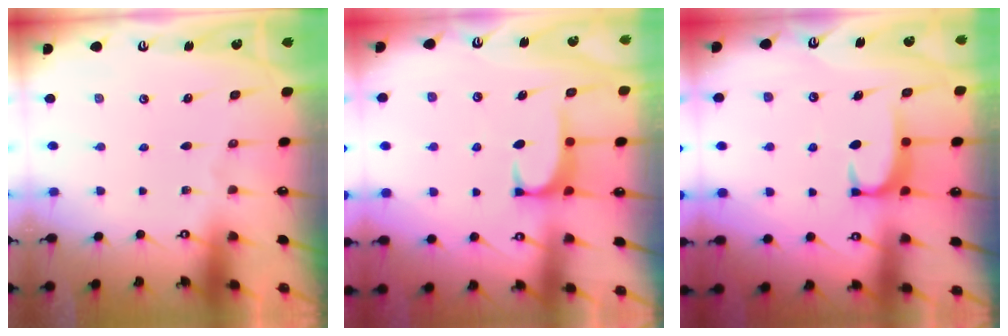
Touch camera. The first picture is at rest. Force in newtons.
{"total": 0.6, "press": 0.4, "slide": 0.5}
{"total": 1.7, "press": 1.6, "slide": 0.5}